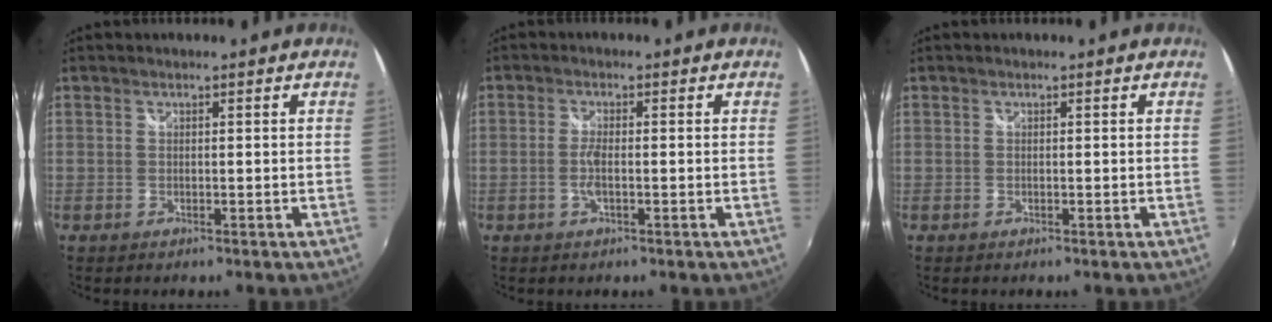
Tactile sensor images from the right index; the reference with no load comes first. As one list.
[{"total": 2.7, "force": [-0.7, 0.4, 2.6], "torque": [-0.056, -0.002, -0.014]}, {"total": 0.0}]